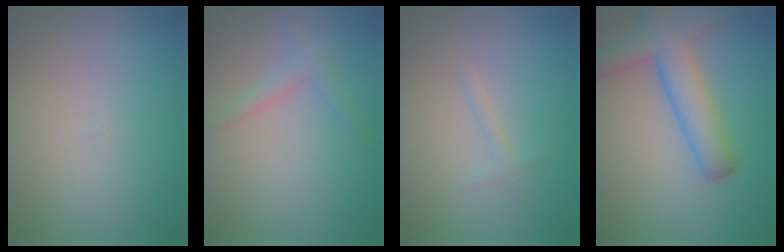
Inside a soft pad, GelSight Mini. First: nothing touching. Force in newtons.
{"total": 1.4, "press": 1.4, "slide": 0.1}
{"total": 0.7, "press": 0.7, "slide": 0.1}
{"total": 6.0, "press": 5.9, "slide": 0.3}